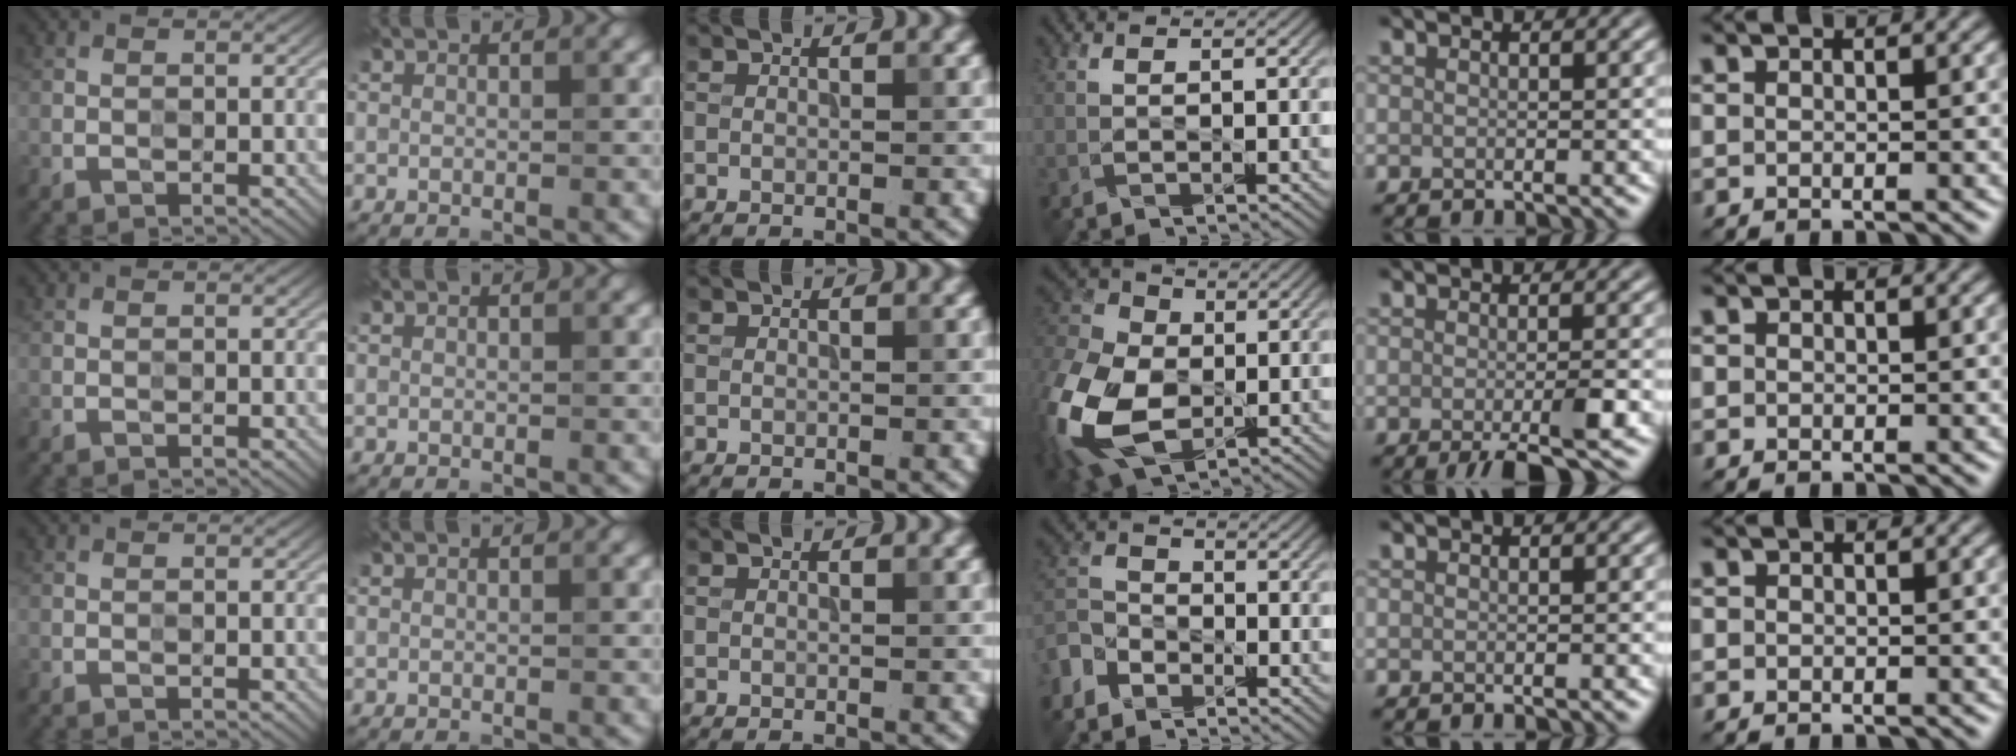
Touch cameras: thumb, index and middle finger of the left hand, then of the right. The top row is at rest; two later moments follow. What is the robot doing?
{"motion": "press", "object": "stopwatch"}